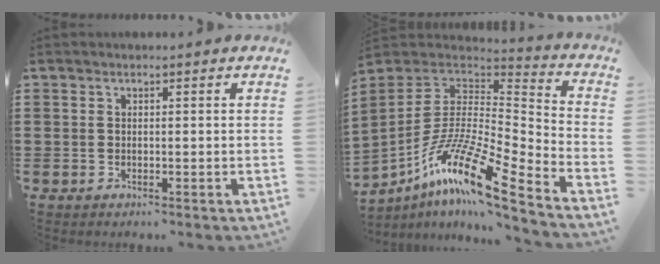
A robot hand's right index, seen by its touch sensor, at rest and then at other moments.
{"total": 15.4, "force": [-9.5, 3.1, 11.7], "torque": [-0.236, 0.006, -0.183]}